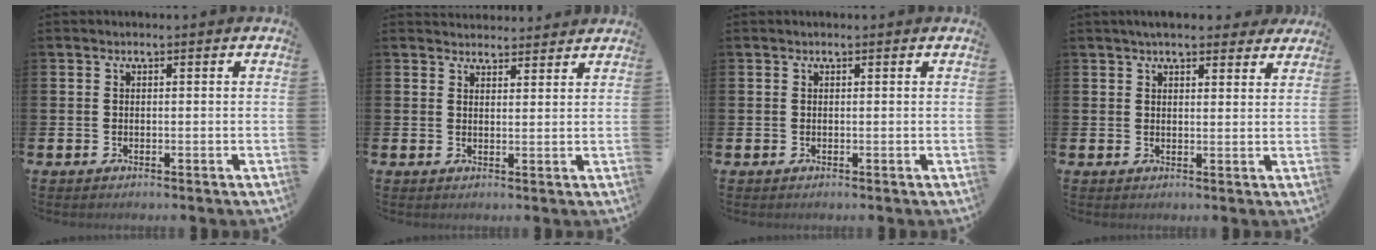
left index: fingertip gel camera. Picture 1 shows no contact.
{"total": 3.0, "force": [2.9, 0.7, -0.2], "torque": [0.008, -0.017, 0.051]}
{"total": 0.0}
{"total": 4.4, "force": [4.0, 1.2, 1.5], "torque": [-0.026, -0.013, 0.071]}